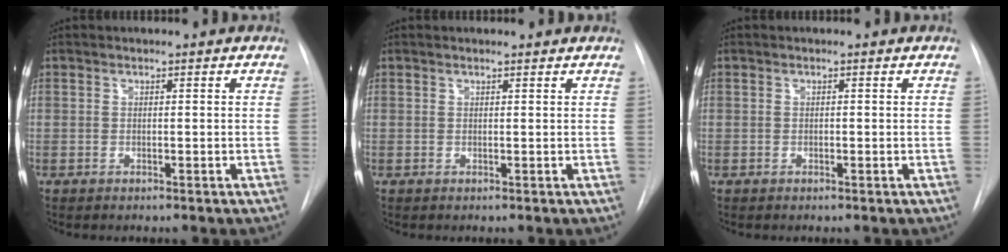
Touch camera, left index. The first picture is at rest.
{"total": 1.5, "force": [1.5, 0.1, 0.4], "torque": [-0.014, 0.012, 0.018]}
{"total": 0.0}